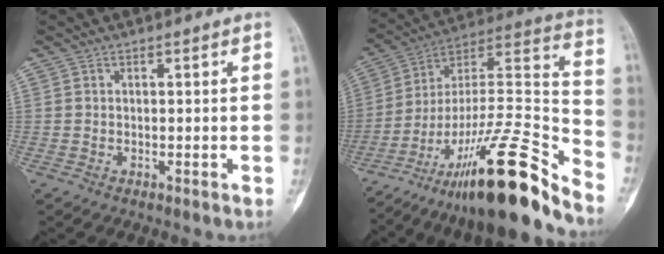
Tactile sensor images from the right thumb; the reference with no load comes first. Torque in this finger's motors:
{"motor_torque": [3.60, 1.02, 1.06, -1.71, 0.67]}